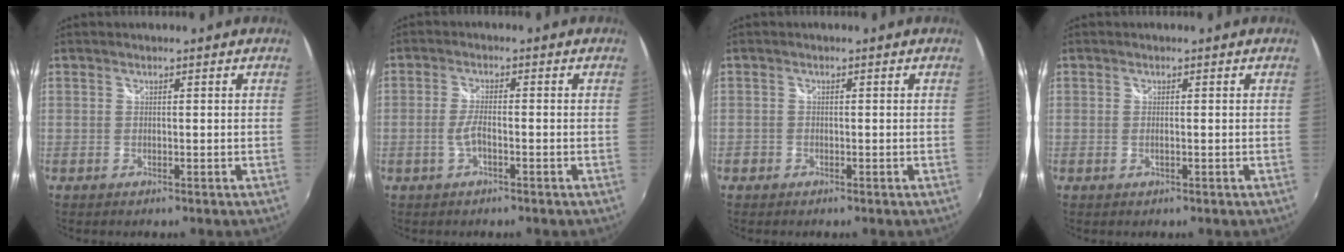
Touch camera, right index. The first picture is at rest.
{"total": 2.8, "force": [-1.3, 0.5, 2.4], "torque": [-0.055, 0.003, -0.026]}
{"total": 1.1, "force": [-0.7, 0.8, 0.2], "torque": [-0.007, 0.001, -0.014]}
{"total": 0.7, "force": [-0.3, 0.1, 0.6], "torque": [-0.013, 0.000, -0.006]}